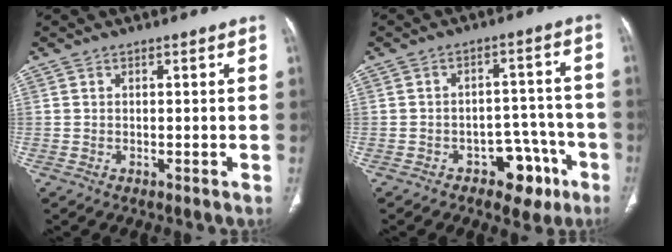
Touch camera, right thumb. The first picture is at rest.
{"total": 8.6, "force": [-4.7, 5.4, 4.7], "torque": [-0.021, 0.047, -0.059]}